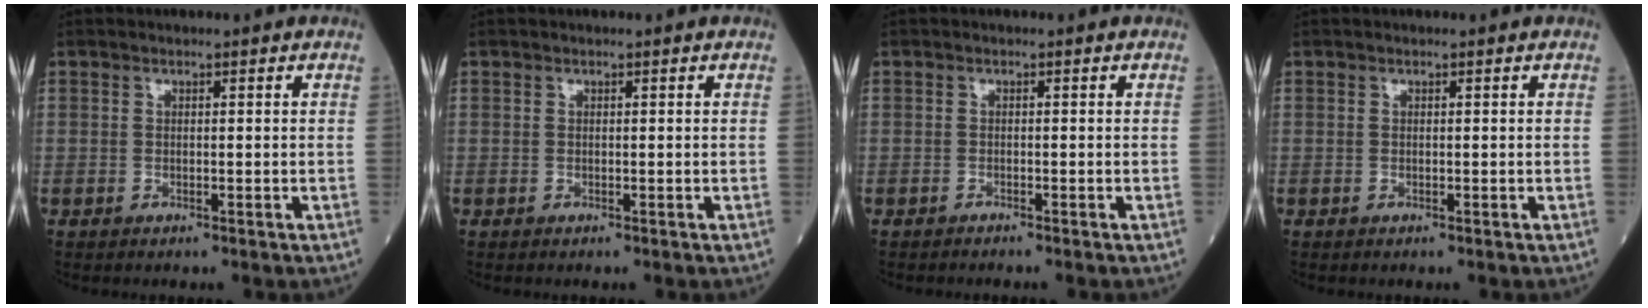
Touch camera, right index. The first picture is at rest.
{"total": 0.0}
{"total": 1.3, "force": [-1.2, -0.1, 0.5], "torque": [-0.007, 0.002, -0.016]}
{"total": 0.0}